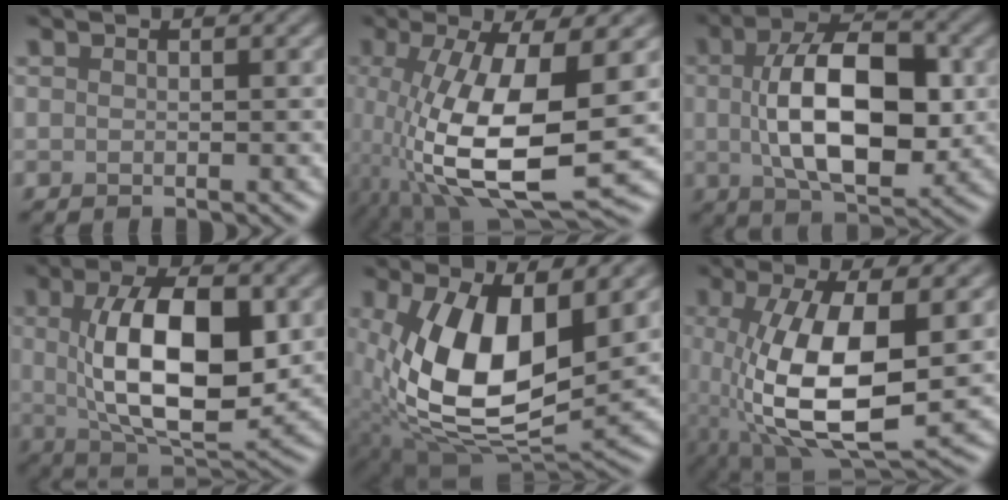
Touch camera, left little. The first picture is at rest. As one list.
[{"total": 11.5, "force": [-1.8, 3.8, 10.7], "torque": [-0.214, -0.022, -0.026]}, {"total": 10.5, "force": [0.2, 5.6, 8.9], "torque": [-0.154, 0.001, 0.004]}, {"total": 10.8, "force": [0.9, 4.8, 9.7], "torque": [-0.162, -0.003, 0.022]}, {"total": 12.5, "force": [1.3, 6.4, 10.6], "torque": [-0.196, -0.011, 0.022]}, {"total": 10.9, "force": [-0.5, 4.4, 10.0], "torque": [-0.203, -0.018, 0.001]}]